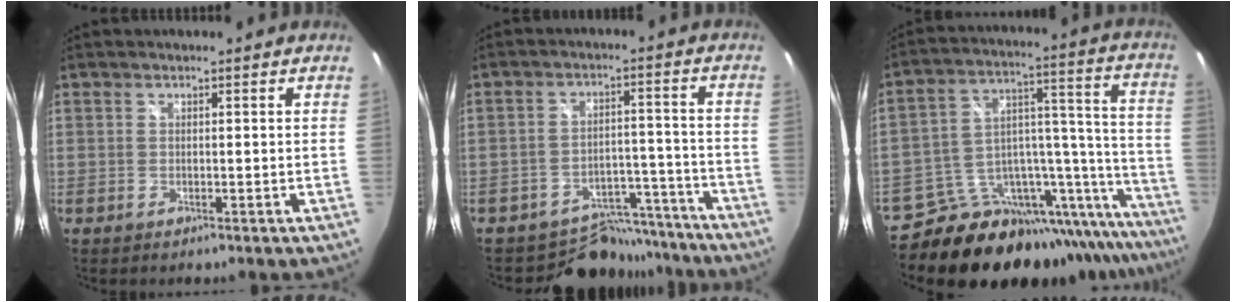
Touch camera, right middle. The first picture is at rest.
{"total": 11.5, "force": [-10.3, 4.9, 0.5], "torque": [-0.013, 0.036, -0.142]}
{"total": 27.4, "force": [-22.8, 9.8, 11.6], "torque": [-0.130, 0.033, -0.331]}